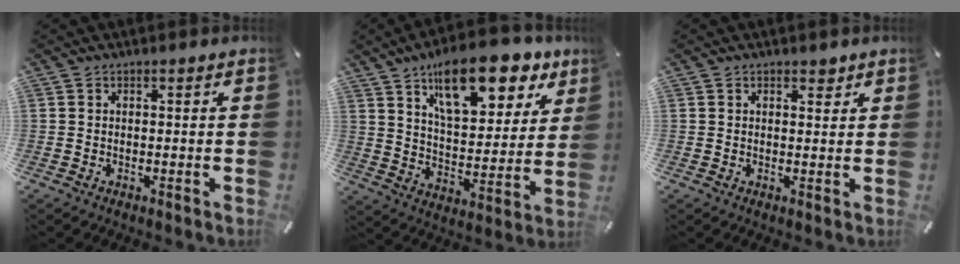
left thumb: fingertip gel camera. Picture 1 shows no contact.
{"total": 17.8, "force": [12.0, 8.1, 10.4], "torque": [-0.147, -0.070, 0.203]}
{"total": 1.8, "force": [1.1, 1.2, 0.9], "torque": [-0.002, -0.003, 0.016]}